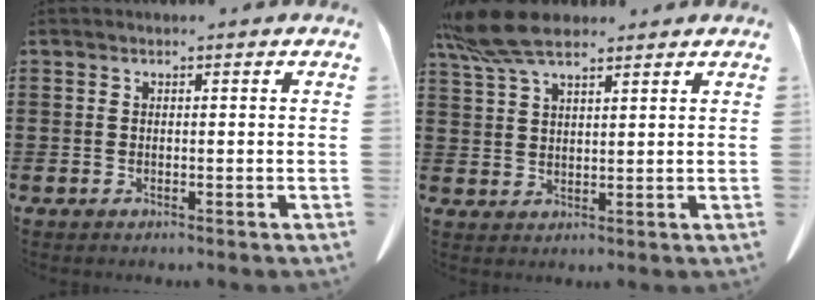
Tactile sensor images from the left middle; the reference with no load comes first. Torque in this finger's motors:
{"motor_torque": [0.46, 0.26, 0.29, 0.18]}